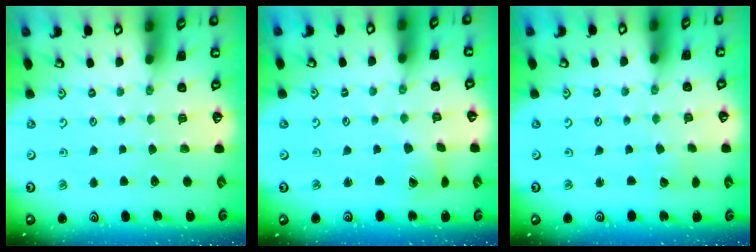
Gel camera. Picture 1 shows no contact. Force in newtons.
{"total": 1.5, "press": 1.5, "slide": 0.2}
{"total": 2.2, "press": 2.2, "slide": 0.2}